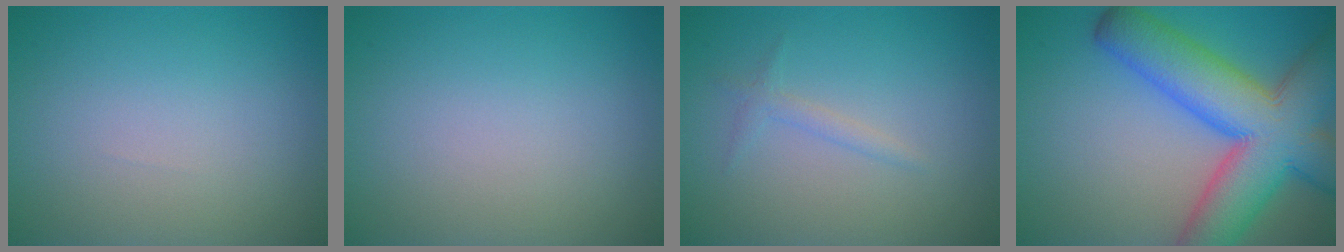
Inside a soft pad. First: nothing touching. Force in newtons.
{"total": 0.0}
{"total": 1.1, "press": 1.1, "slide": 0.1}
{"total": 12.5, "press": 12.4, "slide": 0.5}